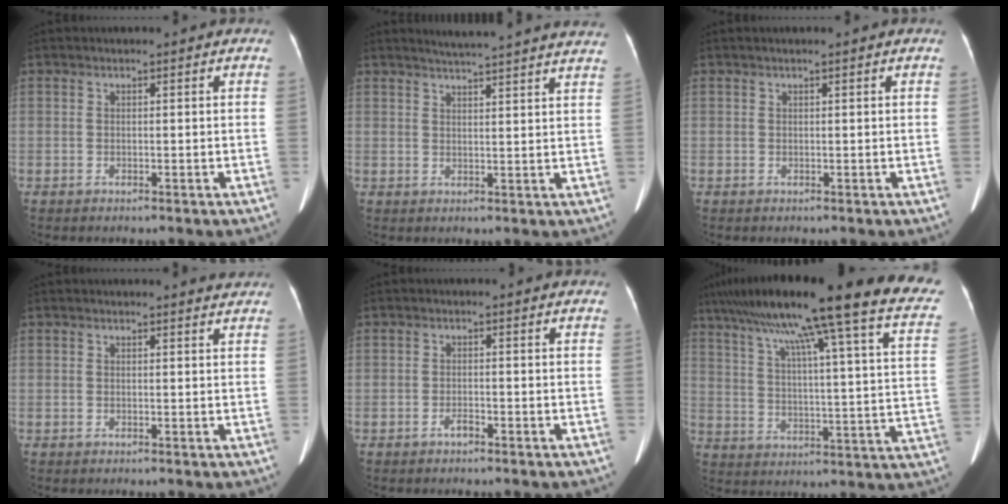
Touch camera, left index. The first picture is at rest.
{"total": 16.1, "force": [15.0, -0.1, 5.9], "torque": [-0.088, -0.015, 0.181]}
{"total": 0.0}
{"total": 1.4, "force": [1.3, -0.1, 0.0], "torque": [-0.008, -0.007, 0.009]}
{"total": 1.2, "force": [-1.0, 0.3, 0.6], "torque": [-0.012, 0.001, -0.015]}
{"total": 30.6, "force": [23.4, 0.7, 19.7], "torque": [-0.260, -0.015, 0.308]}